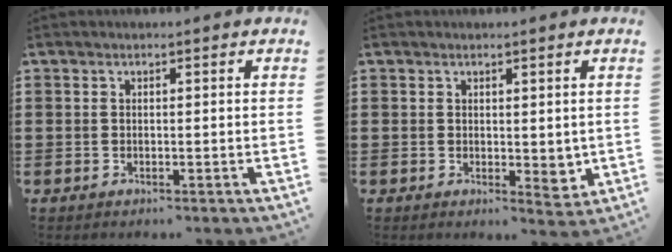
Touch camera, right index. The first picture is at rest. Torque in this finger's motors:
{"motor_torque": [0.84, 0.55, 0.25, 0.04]}